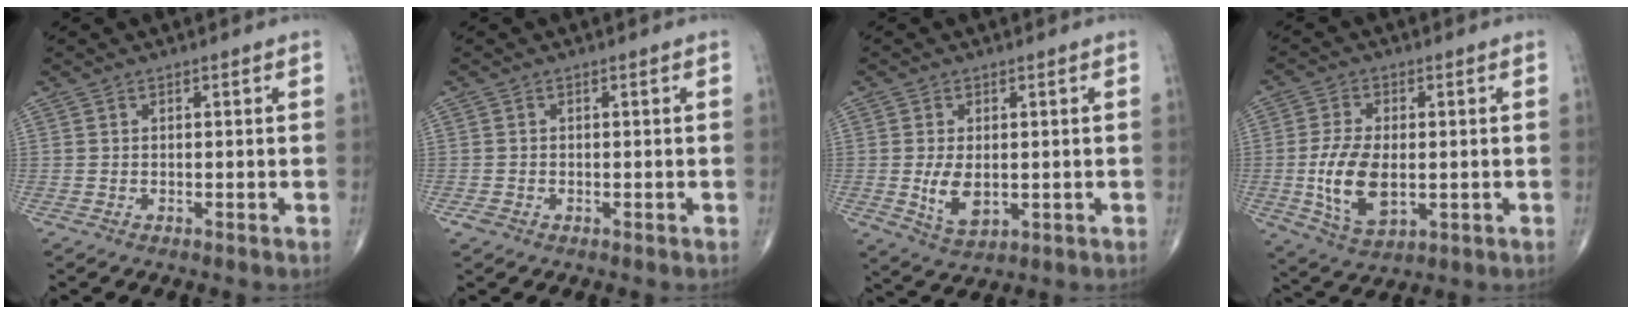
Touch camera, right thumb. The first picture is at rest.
{"total": 1.2, "force": [-0.5, 0.9, 0.6], "torque": [-0.014, 0.002, -0.010]}
{"total": 6.0, "force": [-0.4, 3.5, 4.9], "torque": [-0.084, -0.015, 0.004]}
{"total": 11.3, "force": [-1.1, 6.2, 9.4], "torque": [-0.179, -0.009, -0.013]}